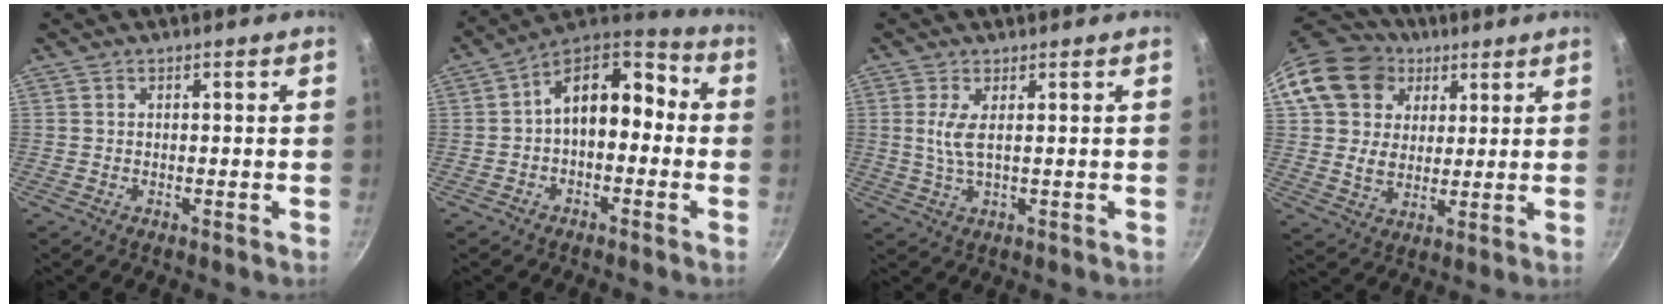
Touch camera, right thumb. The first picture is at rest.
{"total": 13.3, "force": [-0.3, 8.7, 10.1], "torque": [-0.125, 0.056, -0.020]}
{"total": 4.0, "force": [0.8, 1.0, 3.7], "torque": [-0.089, -0.003, 0.019]}
{"total": 16.9, "force": [6.4, 13.6, 7.8], "torque": [-0.129, 0.008, 0.109]}